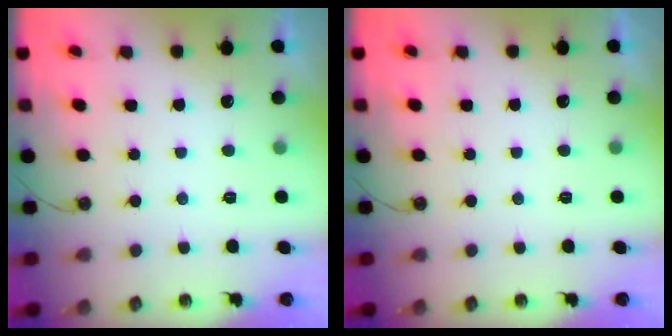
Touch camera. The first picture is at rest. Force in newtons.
{"total": 0.0}